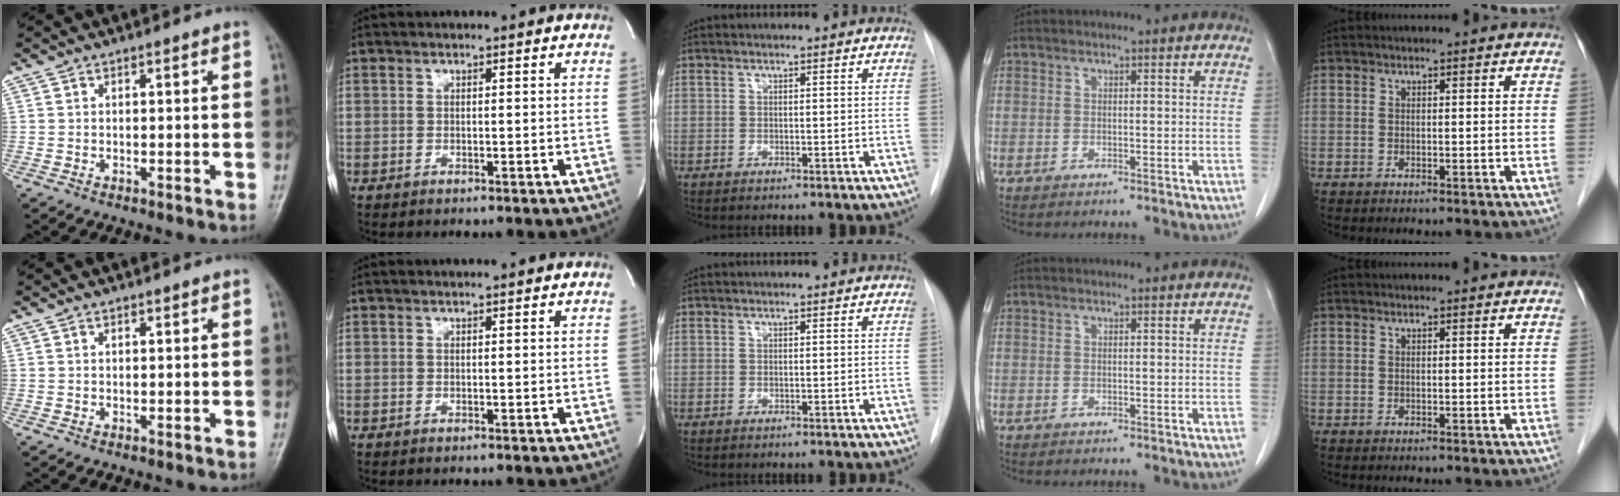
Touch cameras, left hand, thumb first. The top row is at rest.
{"thumb": {"total": 0.7, "force": [0.4, 0.4, 0.4], "torque": [-0.004, -0.001, 0.005]}, "index": {"total": 0.9, "force": [0.8, 0.0, 0.4], "torque": [-0.004, 0.007, 0.013]}}